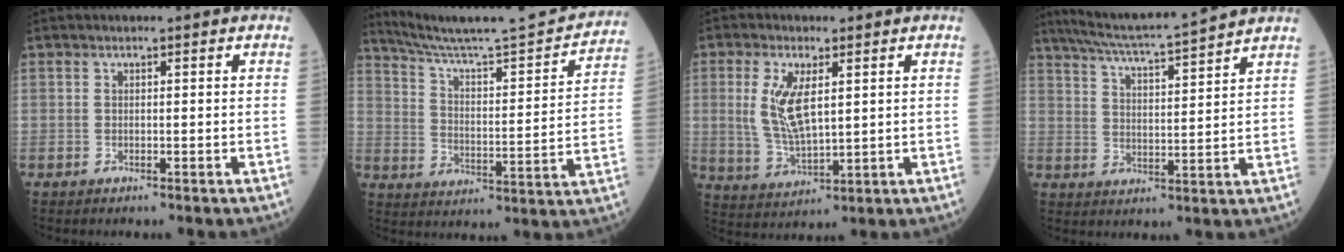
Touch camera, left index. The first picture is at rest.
{"total": 22.1, "force": [20.7, 0.6, 7.8], "torque": [-0.122, -0.043, 0.290]}
{"total": 7.7, "force": [1.9, 2.6, 7.0], "torque": [-0.157, -0.001, 0.051]}
{"total": 13.7, "force": [12.6, -1.2, 5.2], "torque": [-0.101, 0.004, 0.193]}